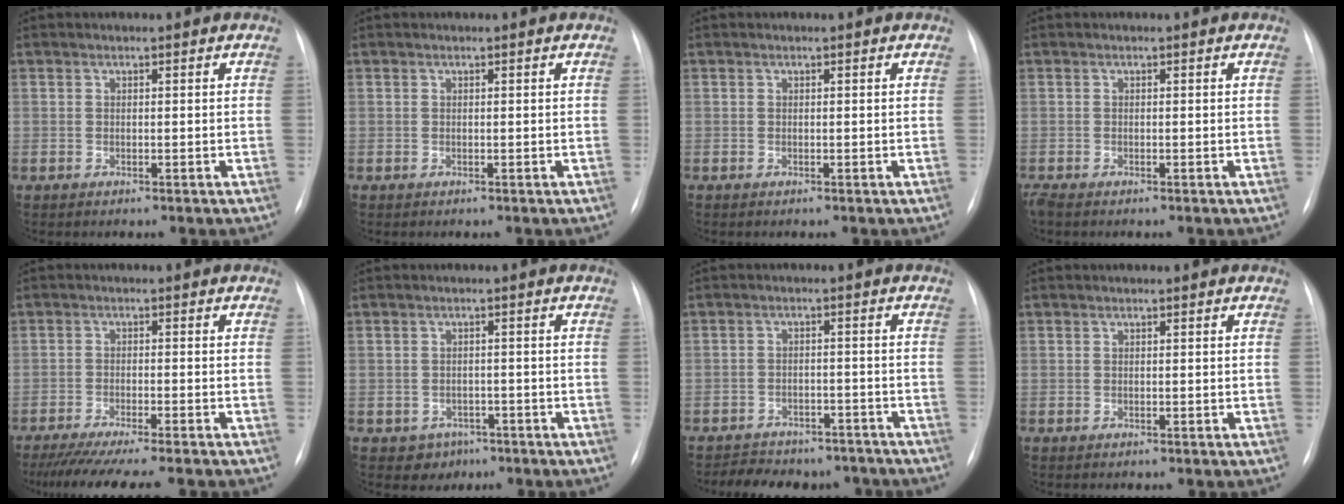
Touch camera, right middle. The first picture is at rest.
{"total": 0.0}
{"total": 0.0}
{"total": 1.2, "force": [-1.0, 0.3, 0.6], "torque": [-0.018, -0.005, -0.018]}
{"total": 12.7, "force": [-11.0, -0.1, 6.3], "torque": [-0.079, -0.033, -0.163]}
{"total": 3.1, "force": [-1.7, 2.6, 0.3], "torque": [-0.002, 0.011, -0.015]}
{"total": 11.5, "force": [-10.1, 4.9, 2.5], "torque": [-0.039, 0.014, -0.122]}
{"total": 0.0}